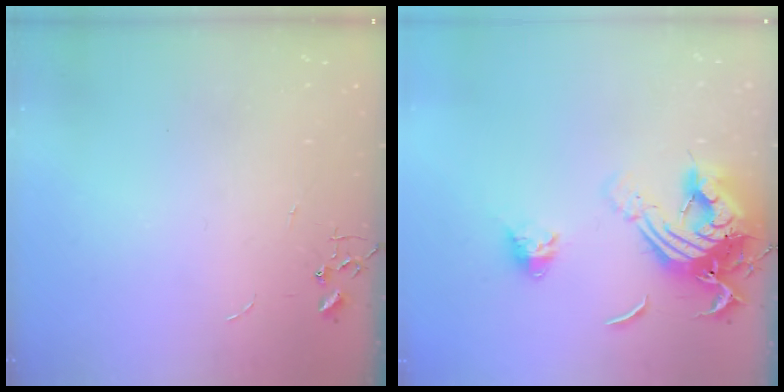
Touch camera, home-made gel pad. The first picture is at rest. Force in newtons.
{"total": 19.1, "press": 19.0, "slide": 1.8}